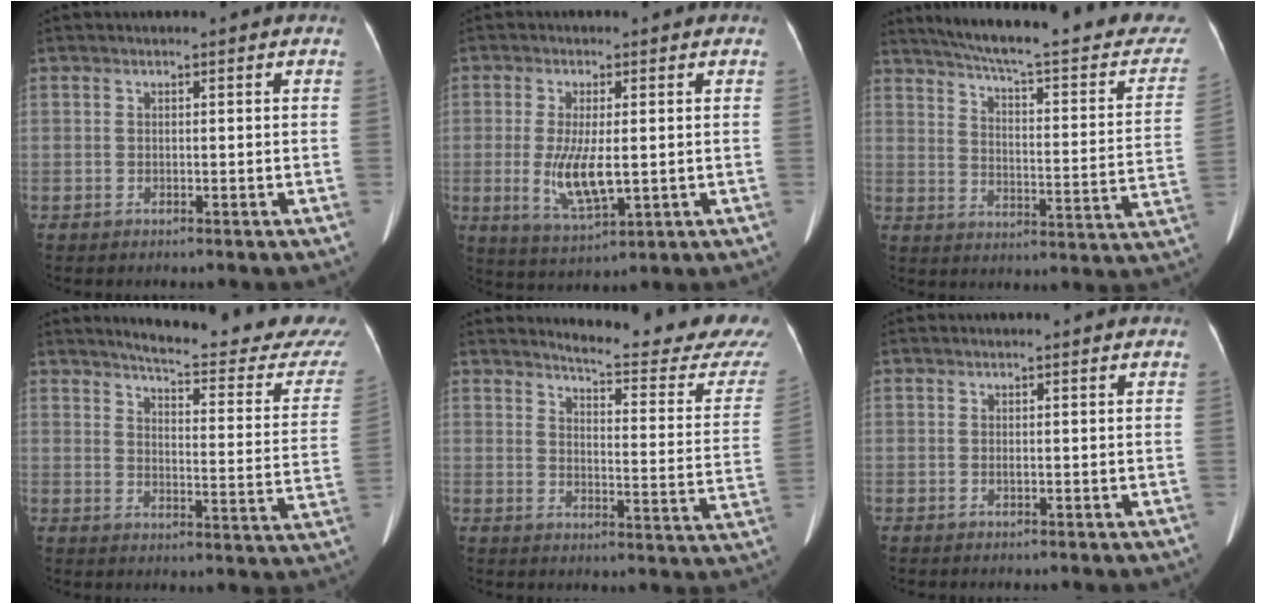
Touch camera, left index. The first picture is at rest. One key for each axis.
{"total": 7.3, "fx": -0.5, "fy": 2.1, "fz": 7.0, "tx": -0.147, "ty": -0.019, "tz": -0.003}
{"total": 27.1, "fx": 23.4, "fy": 4.1, "fz": 13.1, "tx": -0.190, "ty": -0.041, "tz": 0.288}
{"total": 21.6, "fx": 20.0, "fy": 1.4, "fz": 8.0, "tx": -0.100, "ty": -0.096, "tz": 0.226}
{"total": 19.8, "fx": 18.9, "fy": 0.6, "fz": 5.8, "tx": -0.074, "ty": -0.124, "tz": 0.210}
{"total": 0.0}